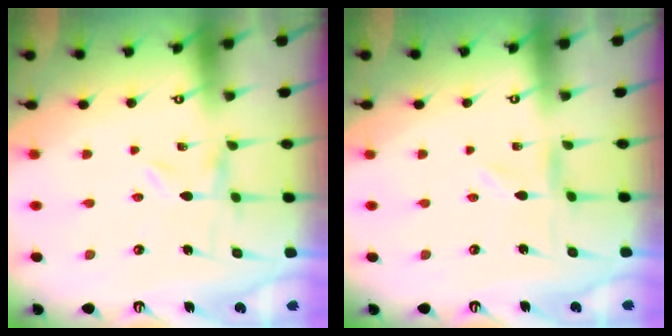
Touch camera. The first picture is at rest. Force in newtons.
{"total": 0.7, "press": 0.7, "slide": 0.2}